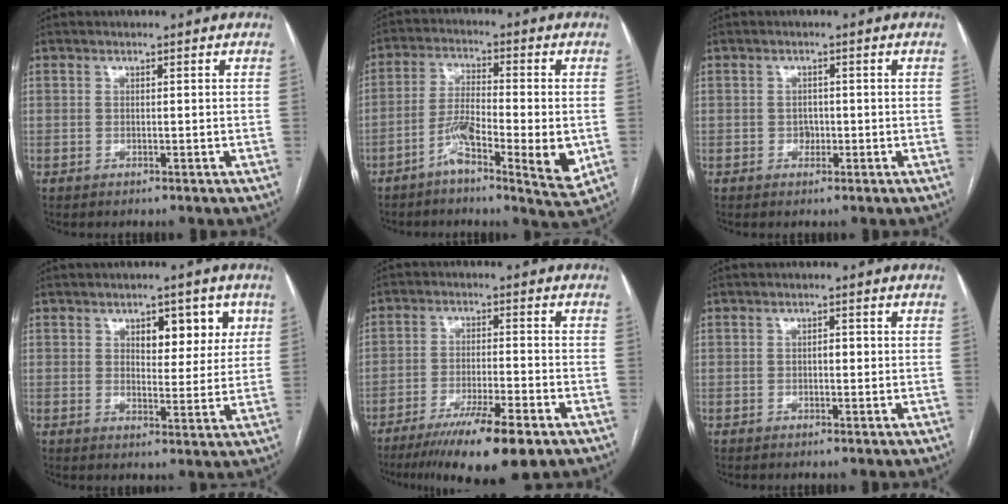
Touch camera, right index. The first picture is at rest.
{"total": 10.2, "force": [-3.6, 1.7, 9.4], "torque": [-0.166, 0.002, -0.060]}
{"total": 1.4, "force": [-0.3, 1.2, 0.7], "torque": [-0.008, 0.006, -0.002]}
{"total": 7.1, "force": [3.0, 3.6, 5.3], "torque": [-0.055, 0.008, 0.041]}
{"total": 11.7, "force": [-7.7, 1.4, 8.8], "torque": [-0.143, -0.026, -0.125]}
{"total": 1.3, "force": [-0.1, 0.7, 1.2], "torque": [-0.015, 0.004, -0.002]}